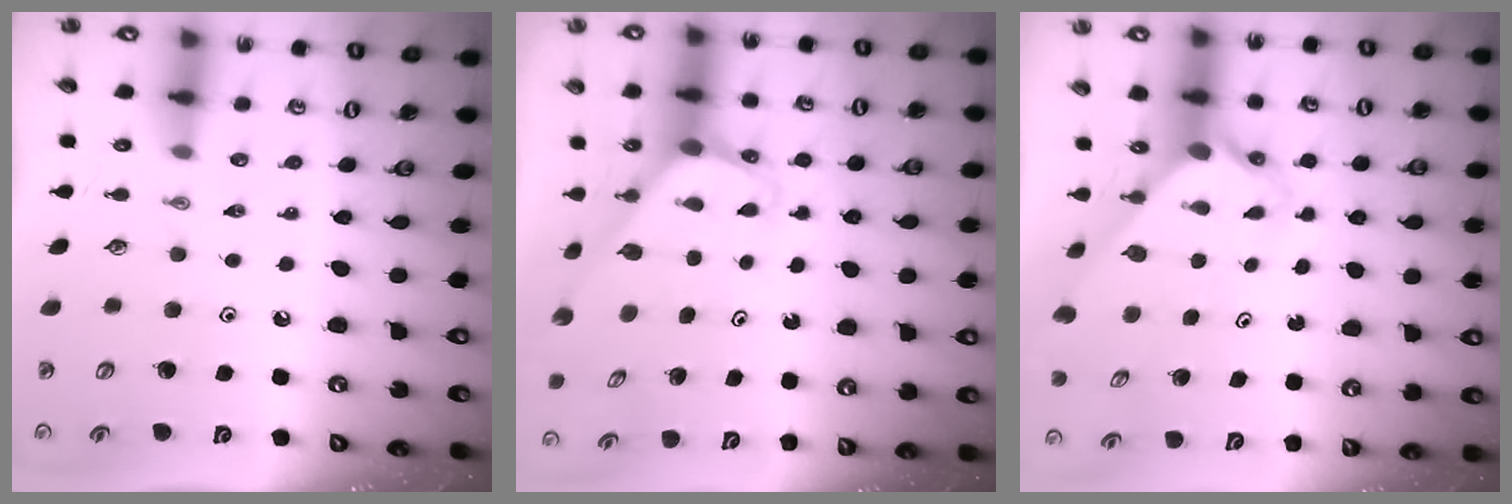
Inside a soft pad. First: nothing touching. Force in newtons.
{"total": 2.0, "press": 2.0, "slide": 0.1}
{"total": 2.8, "press": 2.8, "slide": 0.1}